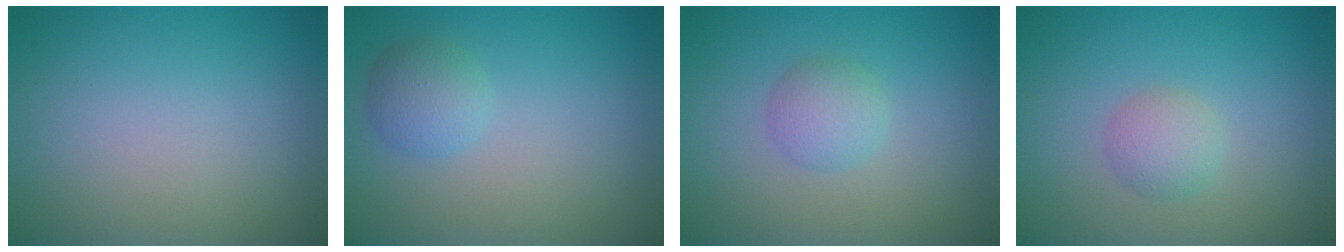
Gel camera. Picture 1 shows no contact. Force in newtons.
{"total": 2.2, "press": 2.2, "slide": 0.1}
{"total": 2.1, "press": 2.1, "slide": 0.1}
{"total": 2.0, "press": 2.0, "slide": 0.0}